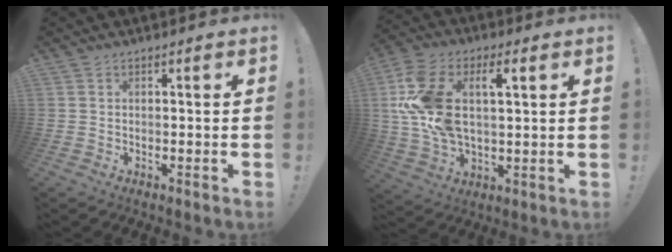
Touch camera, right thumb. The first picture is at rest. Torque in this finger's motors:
{"motor_torque": [2.49, 2.52, 1.33, -0.82, 0.46]}